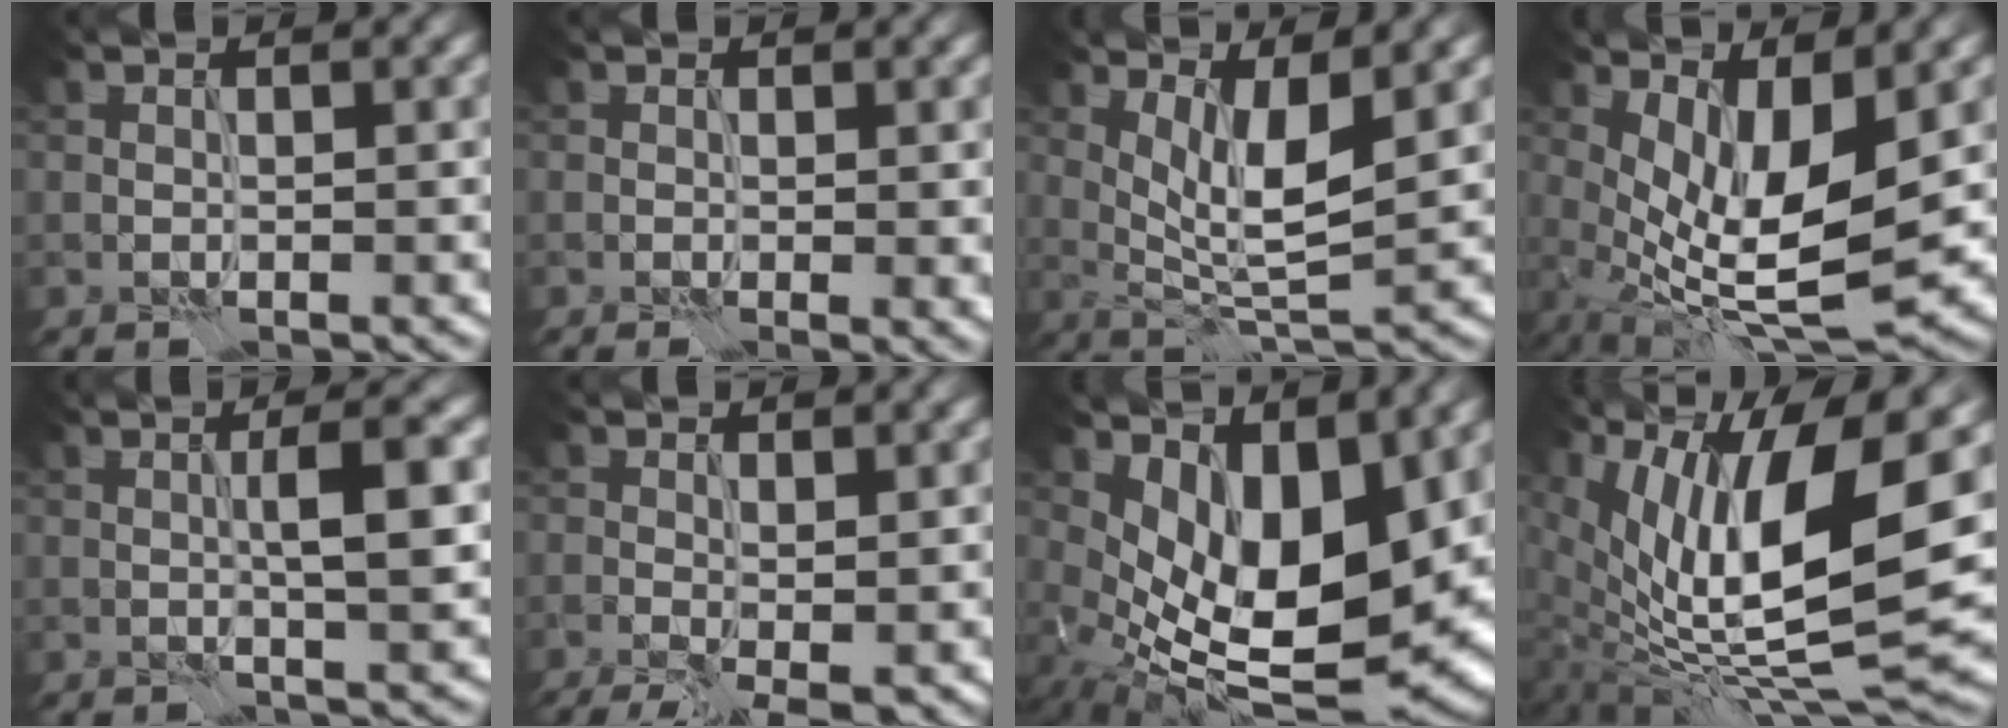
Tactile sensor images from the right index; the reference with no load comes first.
{"total": 1.0, "force": [0.2, 0.1, 1.0], "torque": [-0.015, -0.004, 0.005]}
{"total": 5.3, "force": [1.8, 1.3, 4.8], "torque": [-0.087, -0.013, 0.037]}
{"total": 9.1, "force": [0.2, 2.9, 8.6], "torque": [-0.162, -0.011, 0.006]}
{"total": 3.8, "force": [0.1, 0.4, 3.8], "torque": [-0.056, 0.009, -0.002]}
{"total": 4.4, "force": [-1.2, 1.5, 4.0], "torque": [-0.070, -0.011, -0.017]}
{"total": 11.9, "force": [1.0, 6.0, 10.2], "torque": [-0.167, -0.027, 0.028]}
{"total": 13.8, "force": [3.4, 4.5, 12.6], "torque": [-0.227, -0.004, 0.062]}